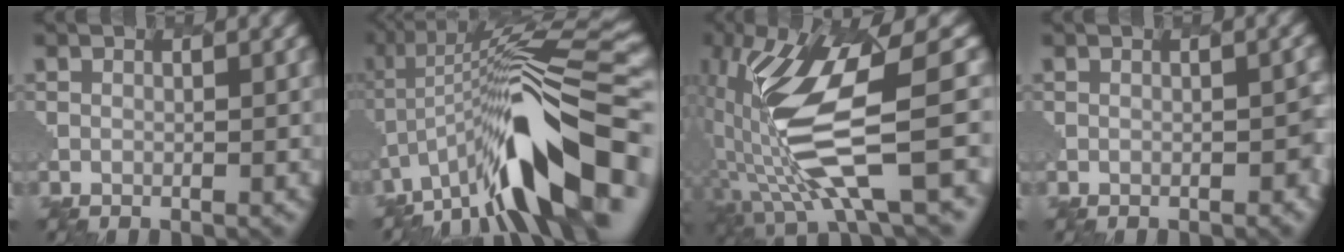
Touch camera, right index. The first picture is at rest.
{"total": 9.7, "force": [-4.6, 1.3, 8.4], "torque": [-0.175, 0.047, -0.110]}
{"total": 7.8, "force": [0.0, 1.3, 7.7], "torque": [-0.200, 0.007, -0.020]}
{"total": 1.1, "force": [-0.2, 0.6, 0.8], "torque": [-0.017, 0.000, -0.014]}